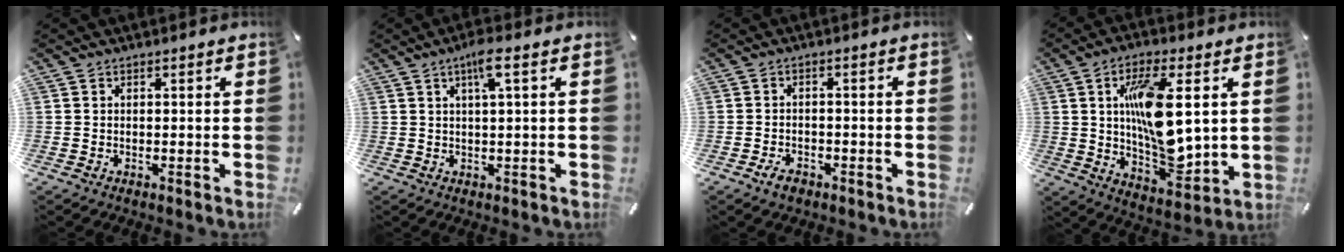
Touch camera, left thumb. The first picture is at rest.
{"total": 5.1, "force": [1.9, 0.6, 4.7], "torque": [-0.094, 0.001, 0.031]}
{"total": 3.1, "force": [-2.1, 1.8, 1.4], "torque": [-0.029, 0.010, -0.041]}
{"total": 16.4, "force": [3.2, 7.2, 14.4], "torque": [-0.261, -0.021, 0.048]}